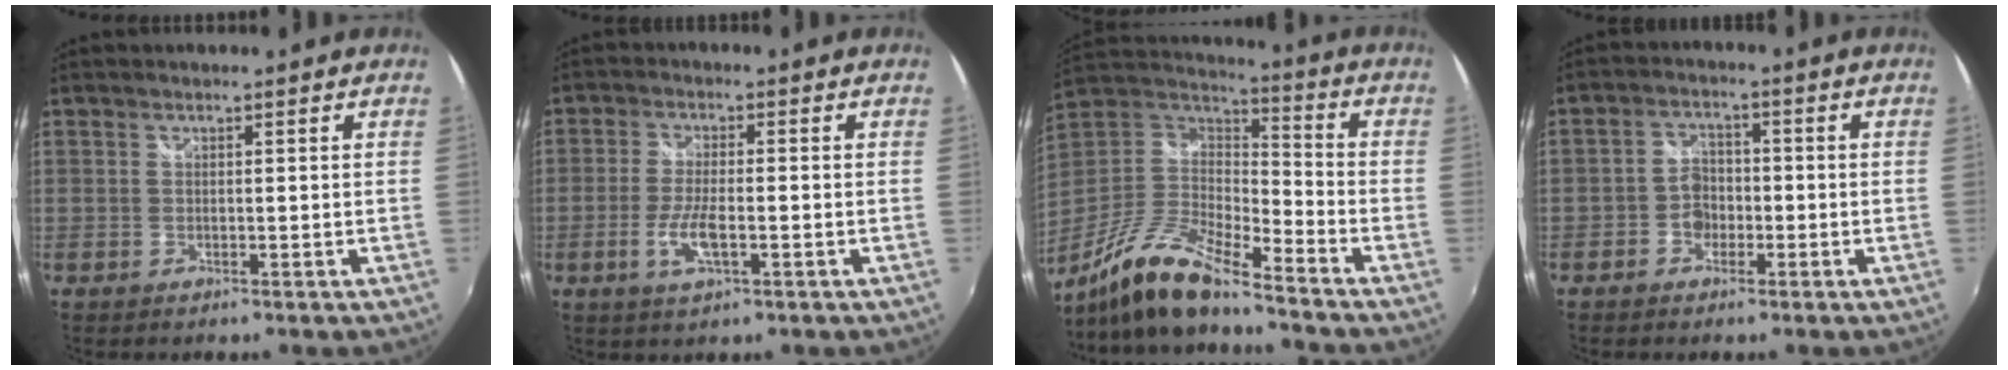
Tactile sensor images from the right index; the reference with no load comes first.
{"total": 5.7, "force": [-1.8, 1.5, 5.2], "torque": [-0.111, -0.005, -0.035]}
{"total": 15.6, "force": [-12.1, 3.1, 9.4], "torque": [-0.194, -0.017, -0.239]}
{"total": 3.9, "force": [-1.7, 3.2, 1.5], "torque": [-0.027, 0.012, -0.026]}